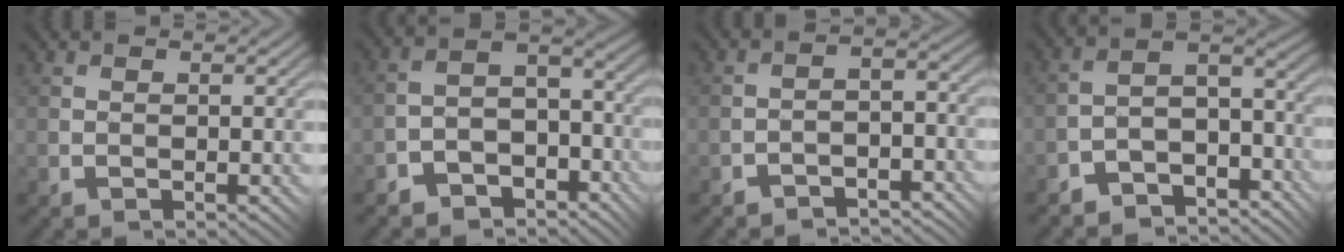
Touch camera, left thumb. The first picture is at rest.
{"total": 7.8, "force": [-5.2, 4.8, 3.3], "torque": [-0.052, -0.015, -0.098]}
{"total": 3.4, "force": [-2.9, 1.3, 1.3], "torque": [-0.010, 0.004, -0.058]}
{"total": 7.9, "force": [-5.7, 4.1, 3.6], "torque": [-0.048, -0.014, -0.106]}